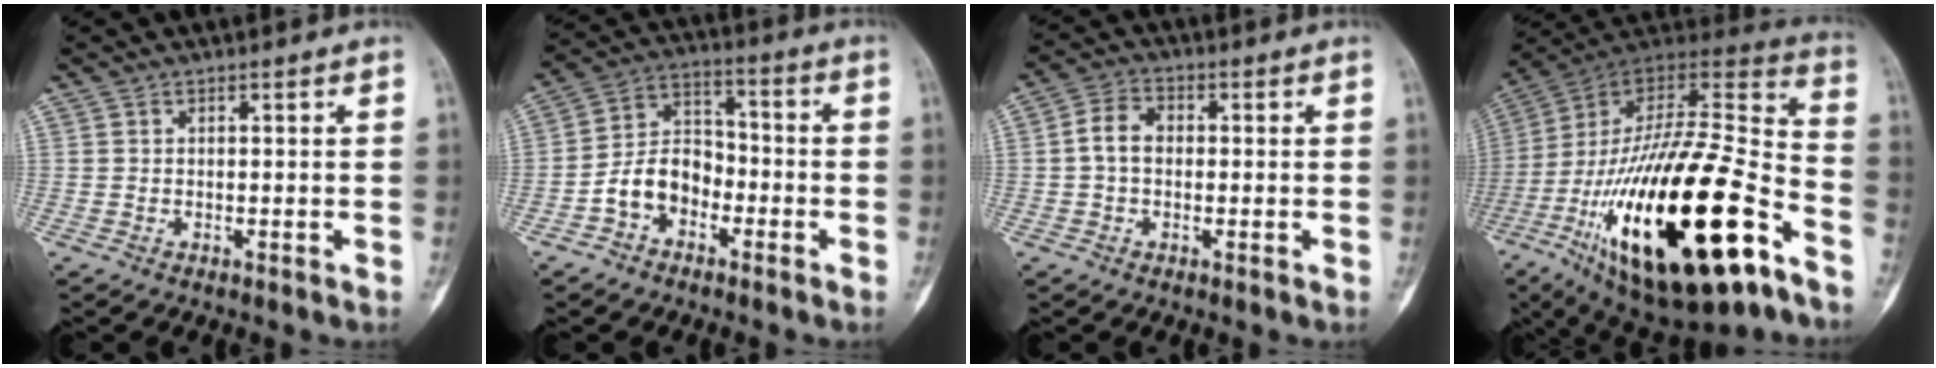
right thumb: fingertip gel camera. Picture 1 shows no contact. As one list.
[{"total": 9.6, "force": [-3.8, 7.0, 5.3], "torque": [-0.078, 0.046, -0.079]}, {"total": 5.2, "force": [-0.1, 3.8, 3.6], "torque": [-0.057, 0.017, -0.011]}, {"total": 39.8, "force": [-16.7, 13.6, 33.5], "torque": [-0.598, 0.034, -0.267]}]